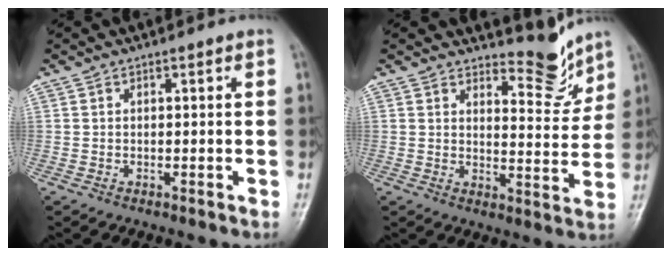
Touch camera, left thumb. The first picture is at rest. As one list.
[{"total": 7.1, "force": [6.3, 2.3, 2.2], "torque": [-0.007, -0.062, 0.093]}]